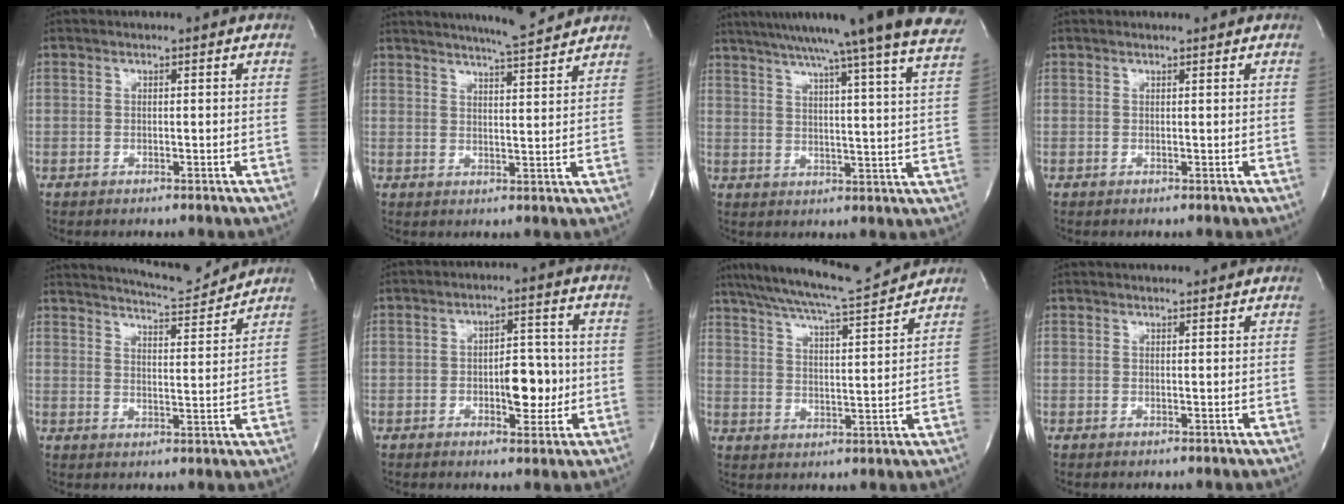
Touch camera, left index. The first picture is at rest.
{"total": 9.8, "force": [9.1, -0.3, 3.7], "torque": [-0.064, -0.003, 0.124]}
{"total": 27.4, "force": [23.6, -1.2, 13.8], "torque": [-0.227, -0.038, 0.300]}
{"total": 1.2, "force": [1.1, 0.0, 0.3], "torque": [-0.007, 0.008, 0.019]}
{"total": 9.8, "force": [9.5, -0.2, 2.2], "torque": [-0.043, -0.008, 0.140]}
{"total": 6.3, "force": [-1.2, 2.8, 5.4], "torque": [-0.075, 0.006, -0.012]}
{"total": 14.2, "force": [13.0, -0.1, 5.7], "torque": [-0.106, -0.005, 0.200]}
{"total": 3.3, "force": [3.2, 0.4, 0.8], "torque": [-0.016, 0.018, 0.043]}